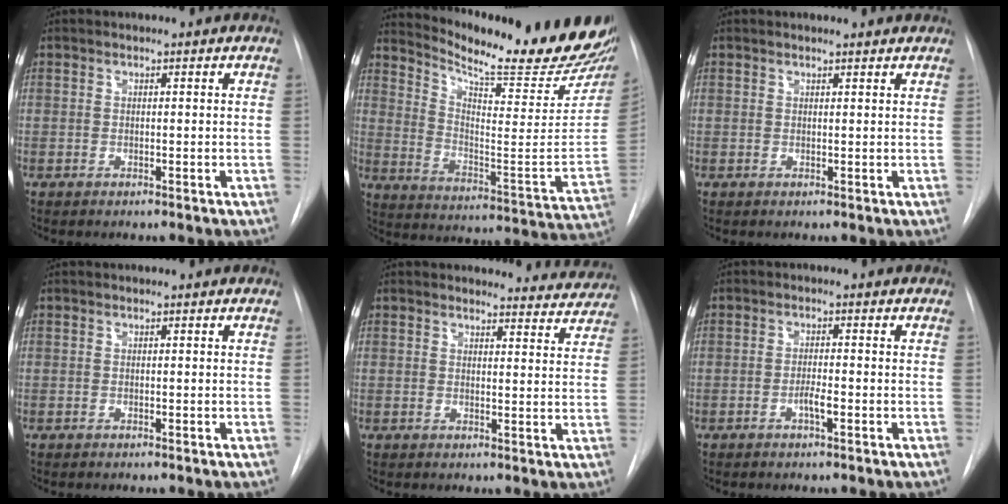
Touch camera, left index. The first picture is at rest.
{"total": 24.7, "force": [22.0, 2.5, 11.0], "torque": [-0.175, -0.104, 0.291]}
{"total": 2.5, "force": [2.5, 0.1, 0.4], "torque": [-0.008, 0.004, 0.023]}
{"total": 0.0}
{"total": 7.6, "force": [7.4, 1.7, -0.3], "torque": [0.035, -0.027, 0.059]}
{"total": 2.1, "force": [-1.2, 0.2, 1.8], "torque": [-0.032, -0.004, -0.022]}